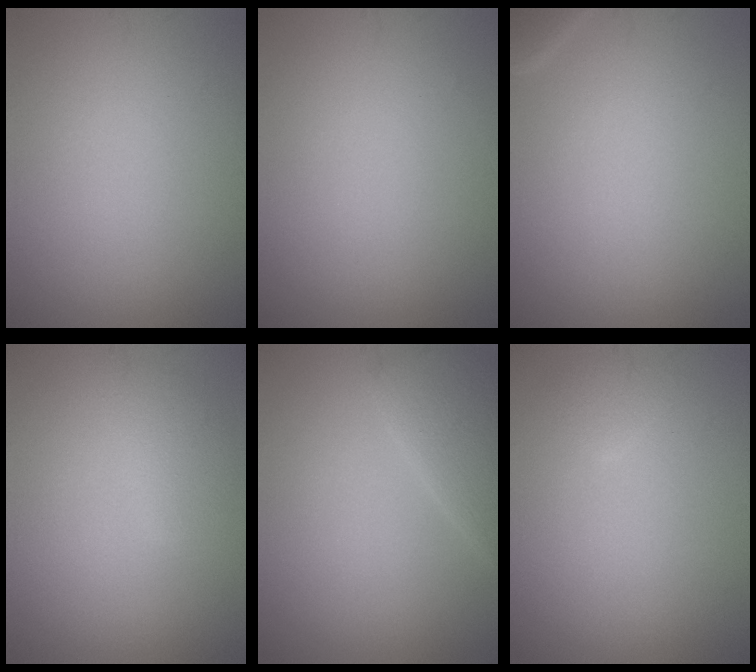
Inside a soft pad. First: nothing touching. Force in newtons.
{"total": 0.0}
{"total": 1.1, "press": 1.1, "slide": 0.1}
{"total": 2.2, "press": 2.1, "slide": 0.2}
{"total": 2.8, "press": 2.8, "slide": 0.2}
{"total": 0.9, "press": 0.9, "slide": 0.1}